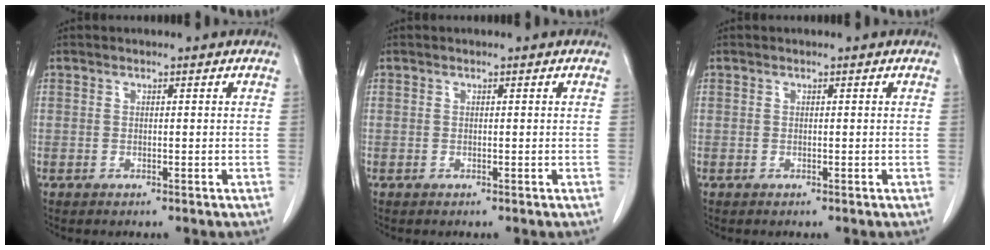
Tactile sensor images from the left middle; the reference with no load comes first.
{"total": 0.0}
{"total": 0.0}